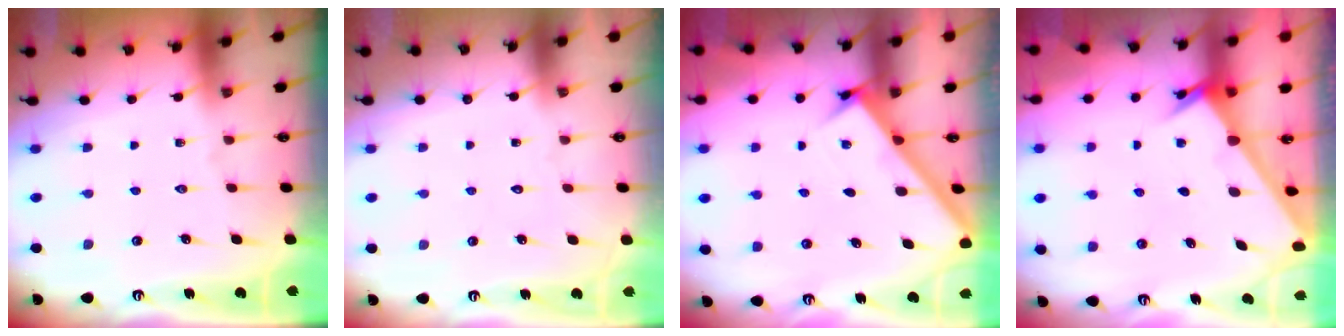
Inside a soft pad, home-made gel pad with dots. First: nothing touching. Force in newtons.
{"total": 1.5, "press": 1.5, "slide": 0.0}
{"total": 2.6, "press": 2.6, "slide": 0.1}
{"total": 2.4, "press": 2.4, "slide": 0.2}